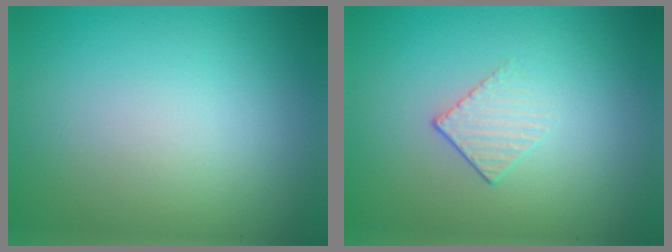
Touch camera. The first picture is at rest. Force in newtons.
{"total": 1.3, "press": 0.7, "slide": 1.1}